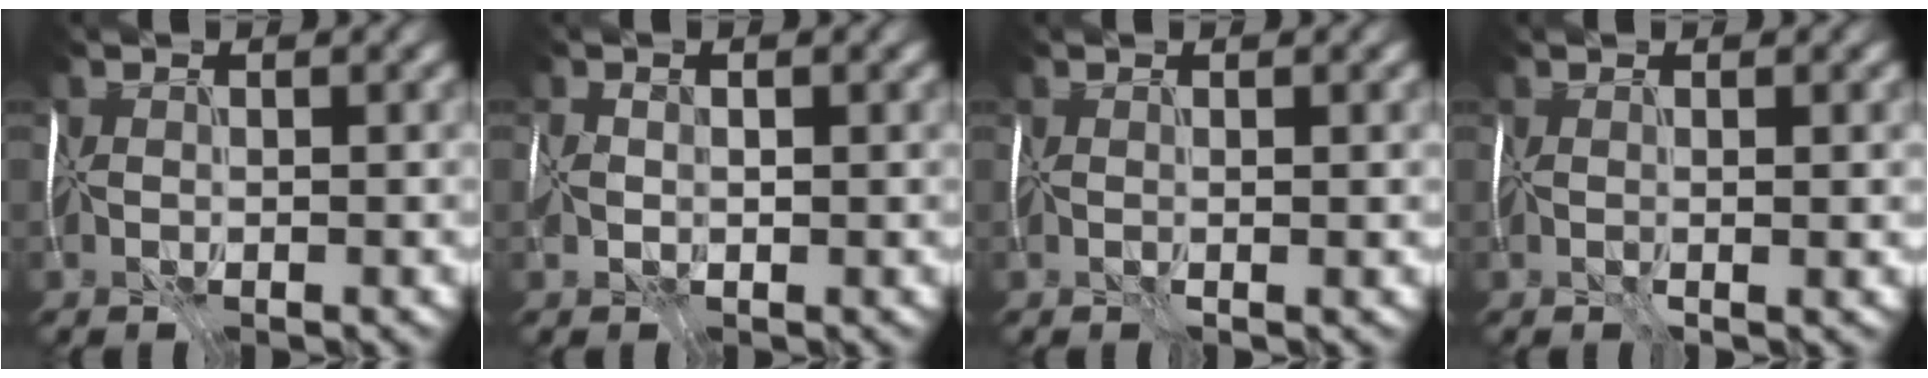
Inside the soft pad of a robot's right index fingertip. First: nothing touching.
{"total": 1.6, "force": [-0.4, 1.0, 1.2], "torque": [-0.032, -0.004, -0.002]}
{"total": 1.0, "force": [0.2, -0.1, 0.9], "torque": [-0.012, -0.006, 0.004]}
{"total": 1.5, "force": [0.1, 0.0, 1.5], "torque": [-0.019, -0.007, 0.002]}